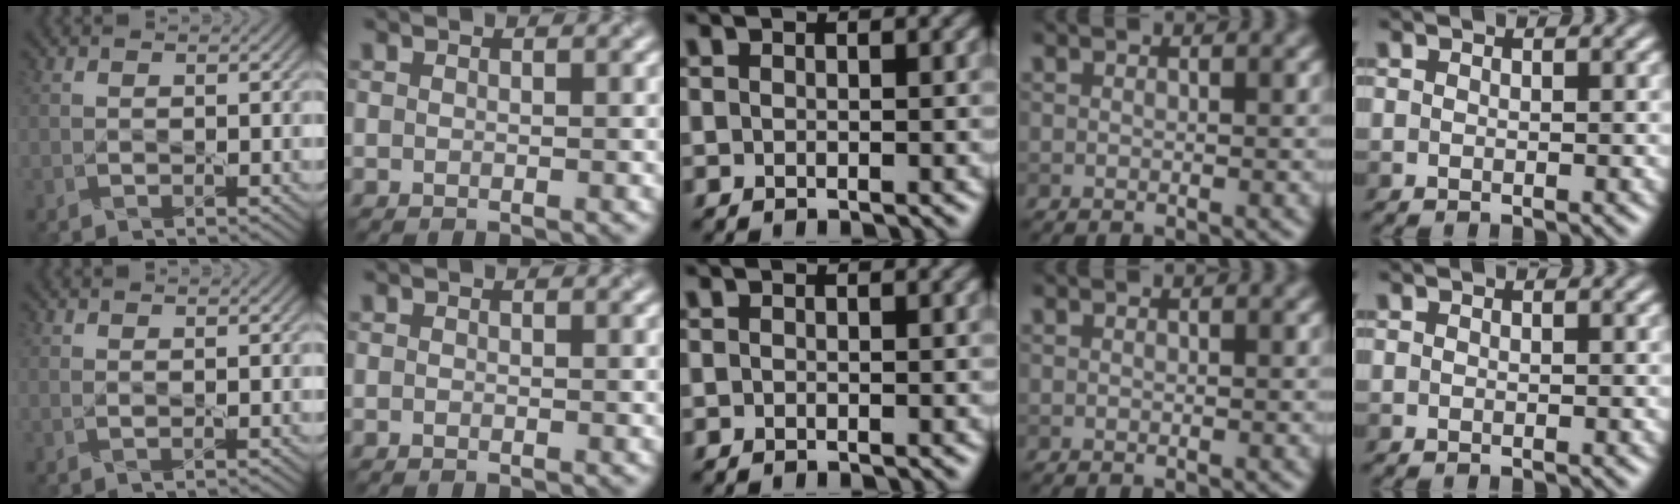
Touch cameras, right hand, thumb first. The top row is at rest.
{"thumb": {"total": 0.7, "force": [0.5, 0.0, 0.4], "torque": [-0.011, 0.002, 0.009]}}